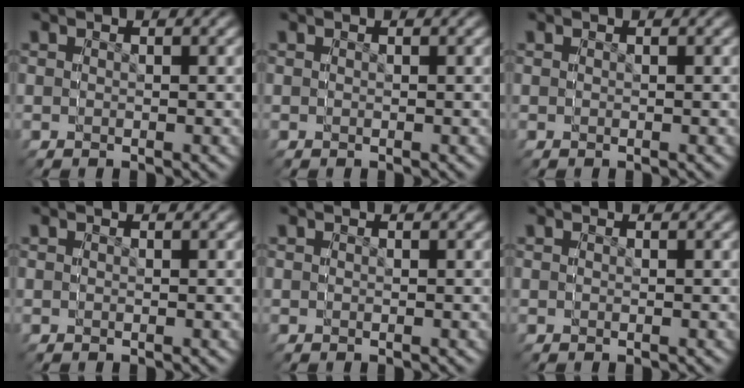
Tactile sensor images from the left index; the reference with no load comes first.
{"total": 0.0}
{"total": 0.0}
{"total": 0.0}
{"total": 0.0}
{"total": 0.0}